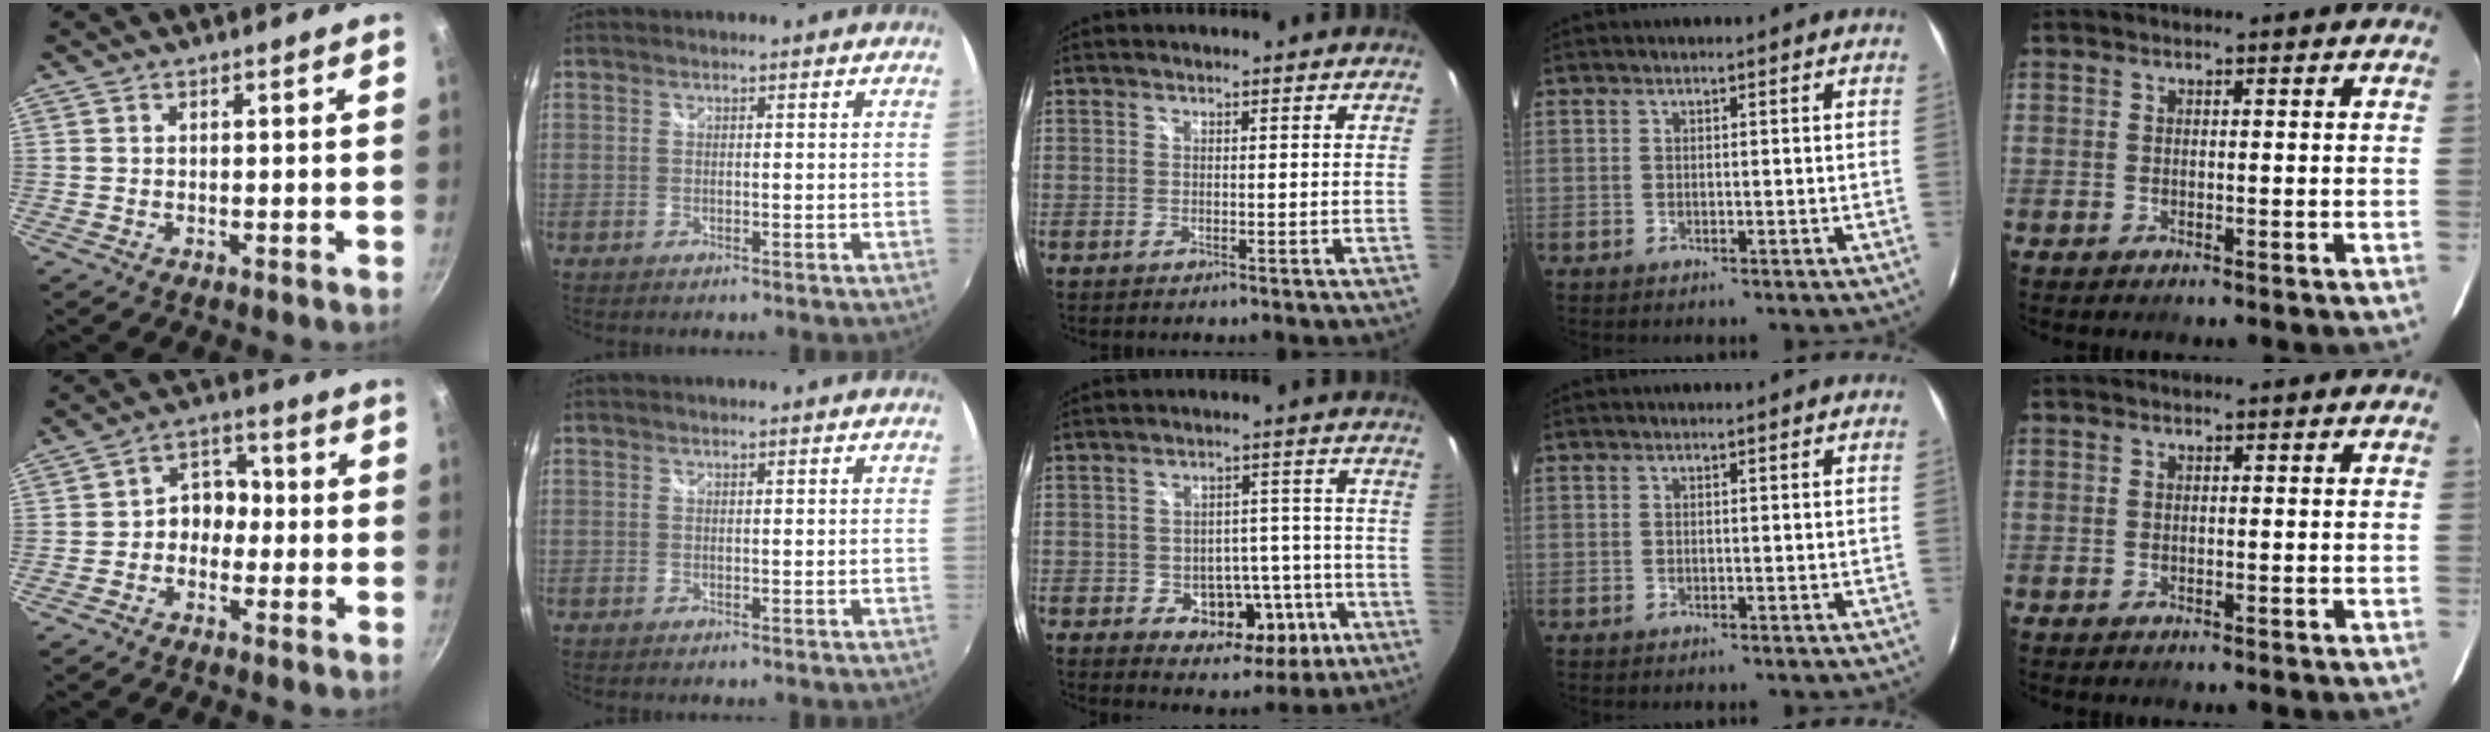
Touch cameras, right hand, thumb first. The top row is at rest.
{"thumb": {"total": 6.3, "force": [-1.1, 5.1, 3.6], "torque": [-0.009, 0.030, -0.033]}, "middle": {"total": 10.9, "force": [-4.1, 8.0, 6.2], "torque": [-0.096, 0.014, -0.038]}}